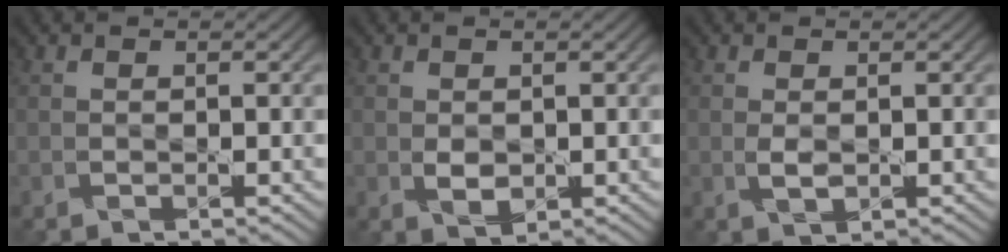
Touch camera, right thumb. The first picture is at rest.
{"total": 2.0, "force": [0.1, 1.4, 1.5], "torque": [-0.033, -0.003, 0.005]}
{"total": 1.8, "force": [0.0, 1.0, 1.5], "torque": [-0.036, -0.002, 0.002]}